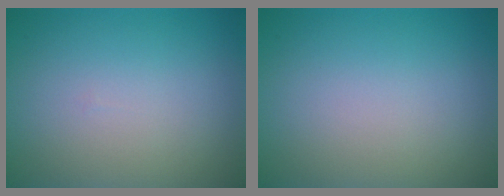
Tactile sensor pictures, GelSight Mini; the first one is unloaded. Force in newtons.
{"total": 0.0}